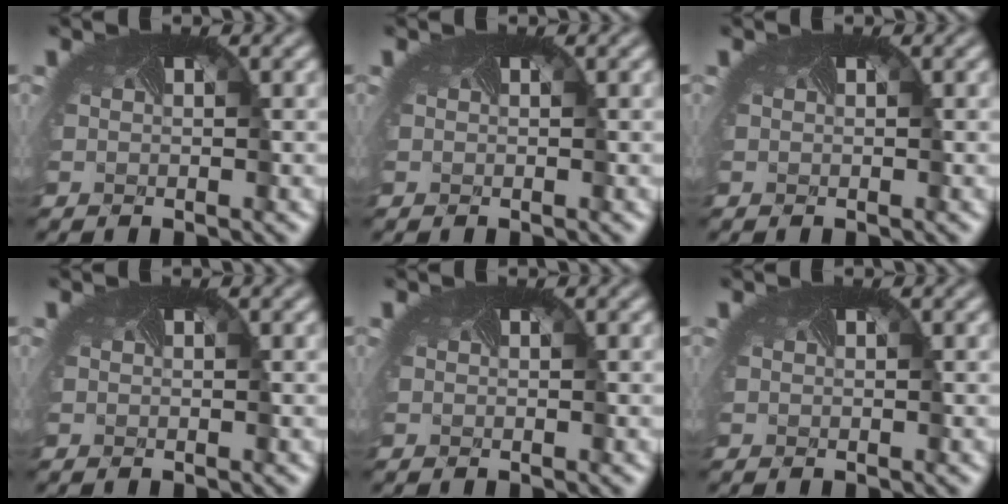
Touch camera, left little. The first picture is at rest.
{"total": 0.0}
{"total": 0.0}
{"total": 0.0}
{"total": 0.0}
{"total": 0.0}